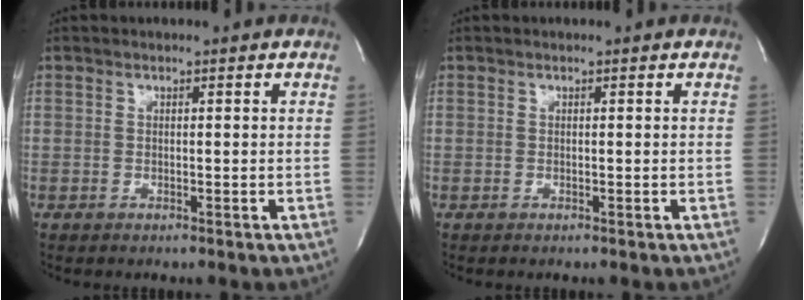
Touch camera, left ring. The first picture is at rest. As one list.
[{"total": 0.0}]